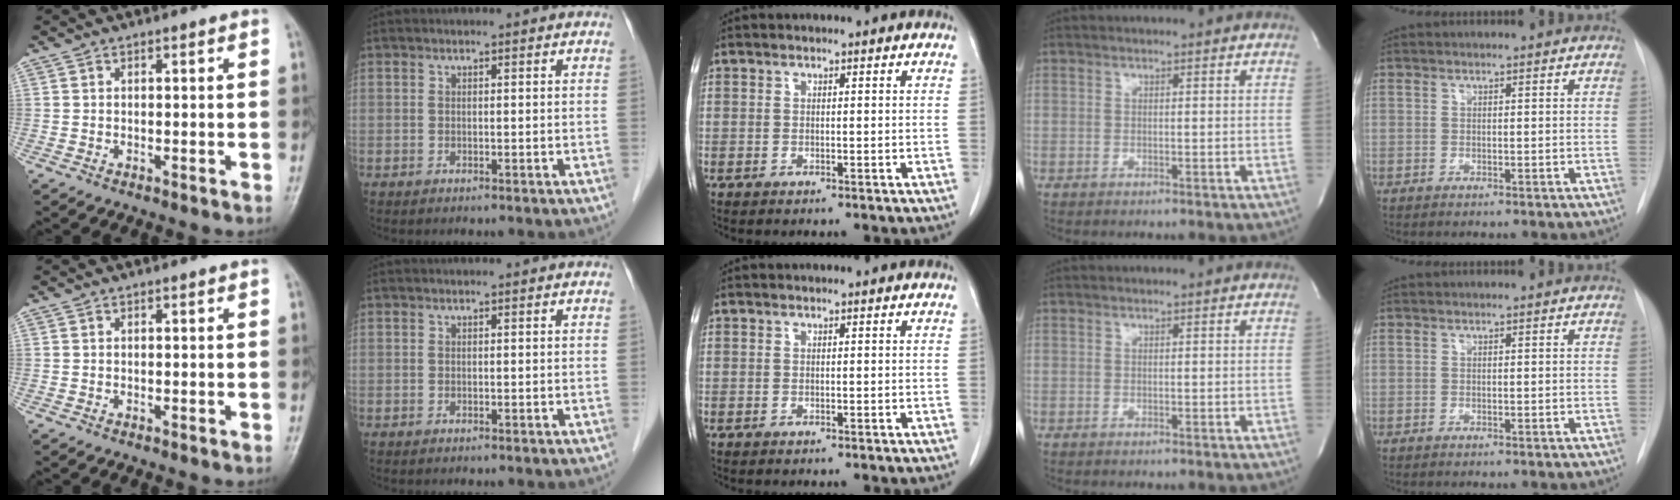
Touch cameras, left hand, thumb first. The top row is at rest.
{}